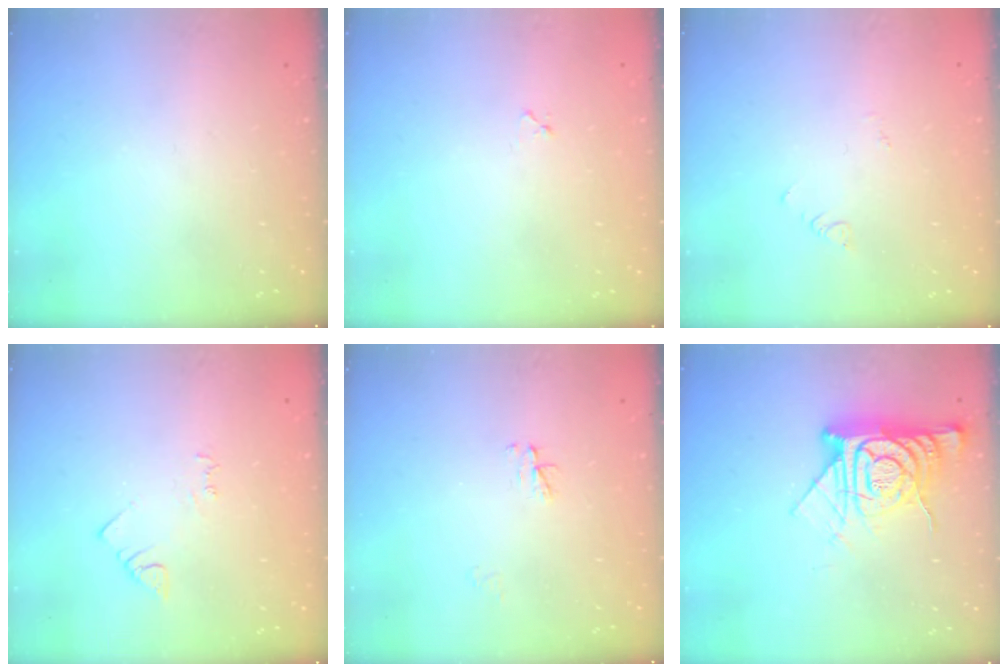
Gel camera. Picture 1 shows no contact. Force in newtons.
{"total": 3.4, "press": 3.4, "slide": 0.4}
{"total": 1.9, "press": 1.9, "slide": 0.4}
{"total": 4.2, "press": 4.1, "slide": 0.6}
{"total": 3.0, "press": 3.0, "slide": 0.4}
{"total": 14.6, "press": 14.5, "slide": 1.4}